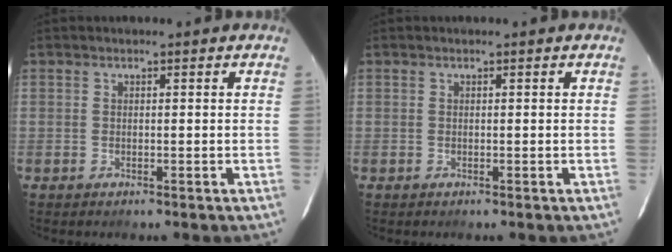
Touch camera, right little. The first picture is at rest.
{"total": 0.0}